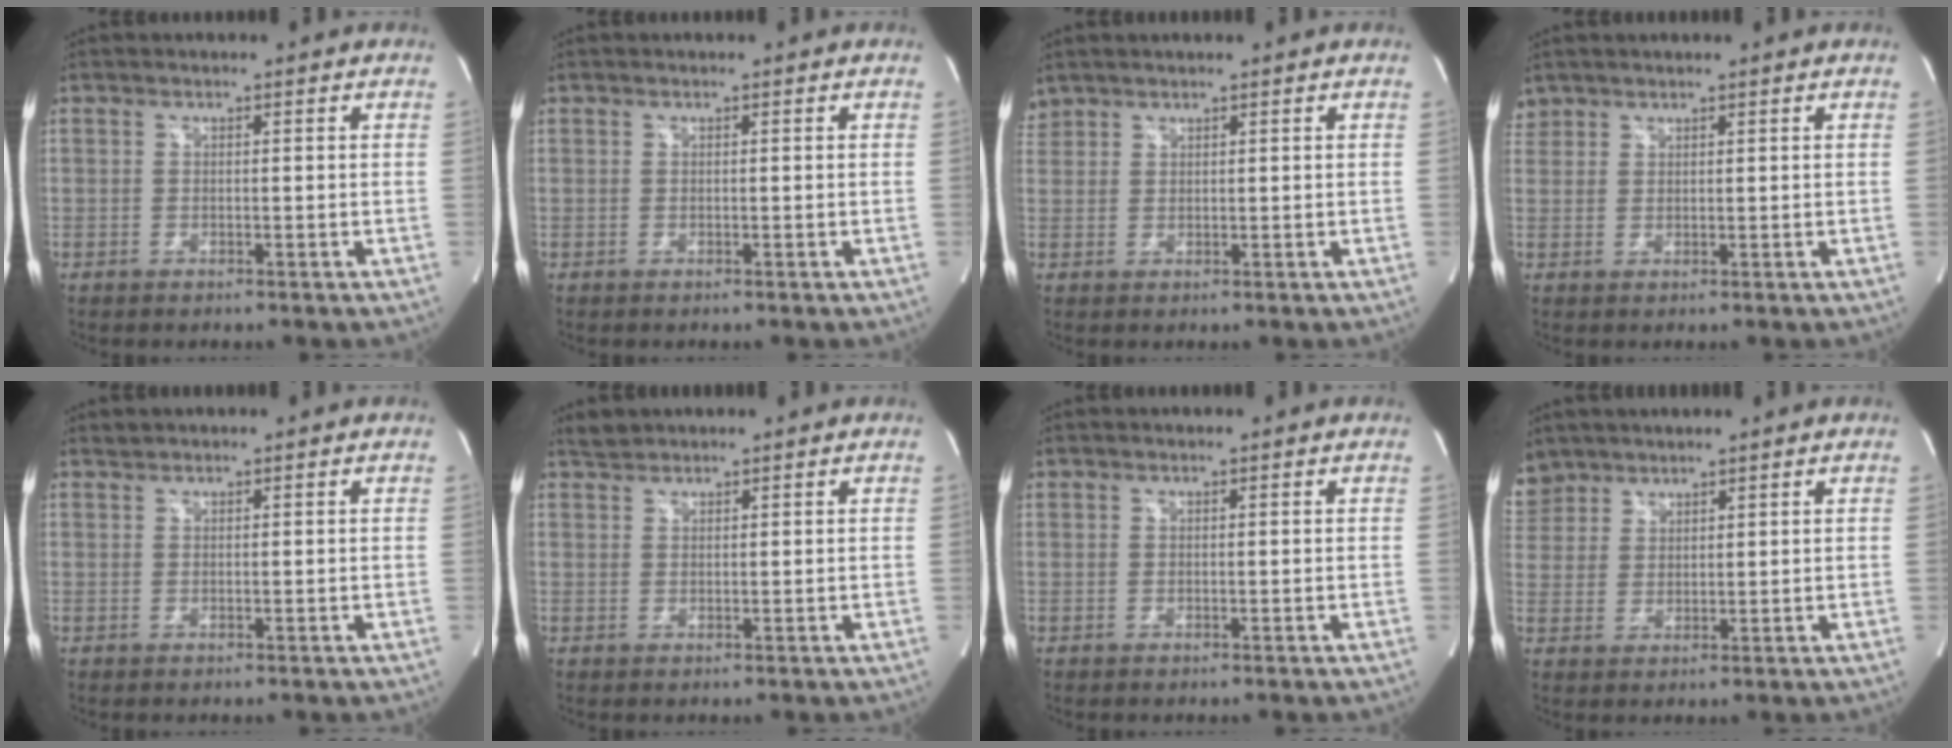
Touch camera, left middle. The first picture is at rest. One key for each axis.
{"total": 0.0}
{"total": 2.0, "fx": 1.8, "fy": 0.7, "fz": -0.1, "tx": -0.003, "ty": 0.014, "tz": 0.038}
{"total": 2.1, "fx": 1.8, "fy": 1.1, "fz": -0.2, "tx": 0.003, "ty": 0.012, "tz": 0.035}
{"total": 0.6, "fx": 0.6, "fy": -0.1, "fz": -0.1, "tx": -0.004, "ty": 0.004, "tz": 0.014}
{"total": 1.5, "fx": 1.5, "fy": 0.4, "fz": -0.1, "tx": -0.002, "ty": 0.007, "tz": 0.029}
{"total": 0.0}
{"total": 6.4, "fx": 5.3, "fy": 3.6, "fz": 0.3, "tx": -0.011, "ty": 0.013, "tz": 0.113}